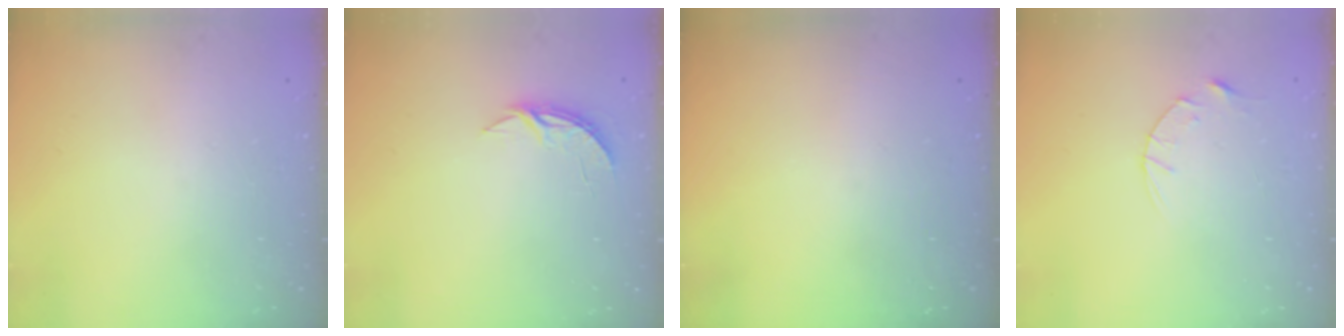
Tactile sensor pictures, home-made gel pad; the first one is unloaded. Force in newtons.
{"total": 4.2, "press": 4.2, "slide": 0.3}
{"total": 0.0}
{"total": 4.5, "press": 4.5, "slide": 0.3}